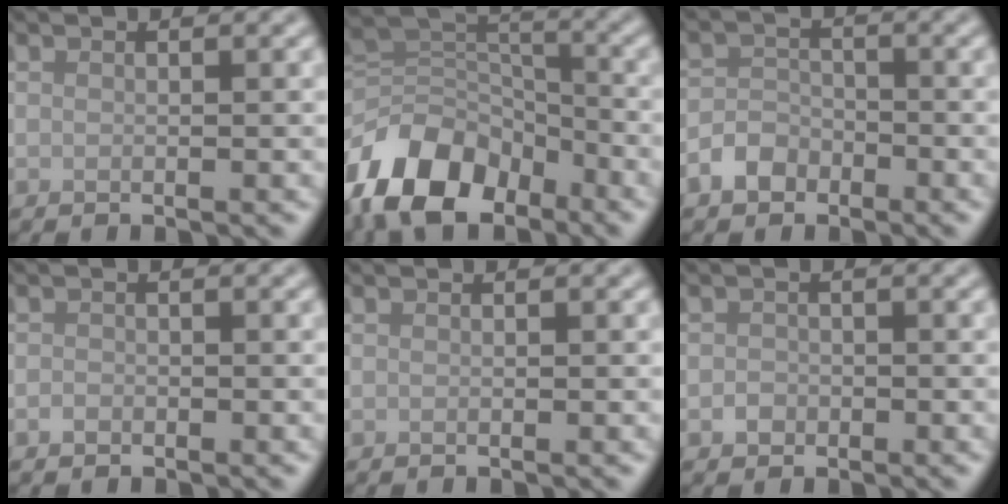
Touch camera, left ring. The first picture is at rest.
{"total": 10.8, "force": [-6.7, 6.3, 5.7], "torque": [-0.099, 0.000, -0.136]}
{"total": 2.4, "force": [-1.5, 1.7, 0.8], "torque": [-0.010, 0.009, -0.034]}
{"total": 0.7, "force": [-0.4, 0.5, 0.2], "torque": [-0.004, -0.002, -0.008]}
{"total": 0.0}
{"total": 1.0, "force": [-0.4, 0.9, 0.2], "torque": [0.001, -0.001, -0.010]}